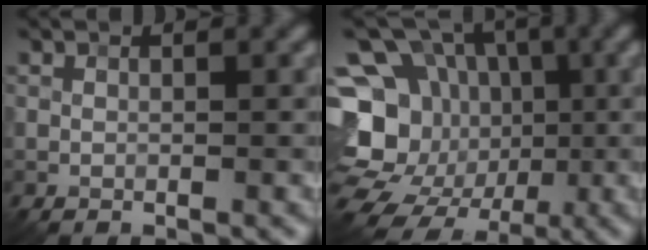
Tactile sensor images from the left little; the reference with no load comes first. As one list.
[{"total": 16.7, "force": [-2.2, 14.5, 7.9], "torque": [-0.169, 0.008, -0.046]}]